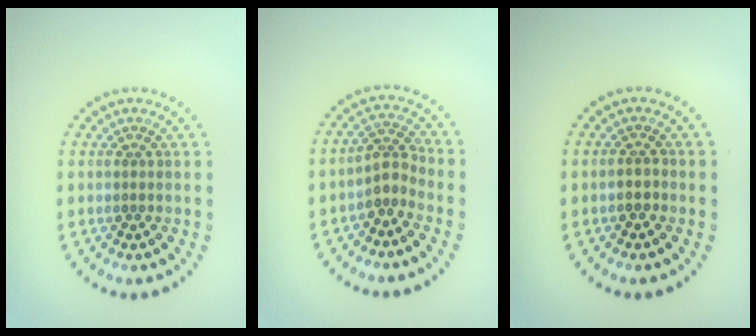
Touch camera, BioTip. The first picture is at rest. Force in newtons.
{"total": 2.4, "press": 1.7, "slide": 1.7}
{"total": 1.2, "press": 1.1, "slide": 0.5}